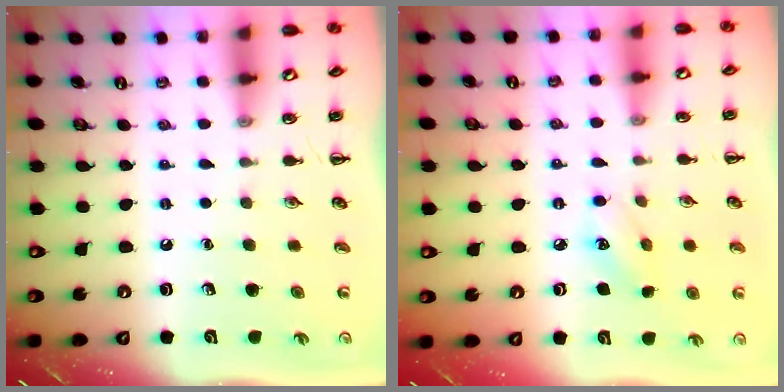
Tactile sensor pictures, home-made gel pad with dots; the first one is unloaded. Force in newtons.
{"total": 5.5, "press": 5.4, "slide": 1.2}